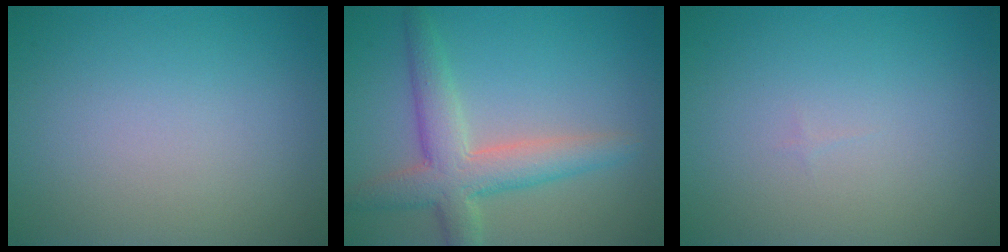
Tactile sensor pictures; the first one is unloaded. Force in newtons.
{"total": 5.2, "press": 5.2, "slide": 0.3}
{"total": 0.0}